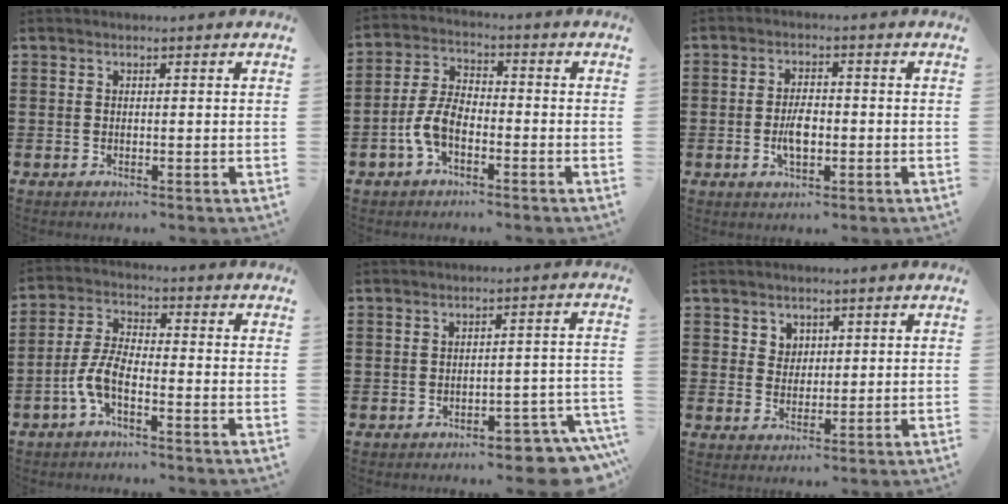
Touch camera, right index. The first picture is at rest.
{"total": 6.3, "force": [-2.6, 3.2, 4.7], "torque": [-0.116, 0.002, -0.057]}
{"total": 4.5, "force": [-0.9, 2.2, 3.9], "torque": [-0.084, 0.000, -0.019]}
{"total": 6.0, "force": [-3.1, 1.9, 4.7], "torque": [-0.114, -0.005, -0.064]}
{"total": 4.7, "force": [-4.1, 0.7, 2.2], "torque": [-0.035, -0.003, -0.076]}
{"total": 2.5, "force": [1.6, 1.9, 0.3], "torque": [-0.013, 0.007, 0.030]}